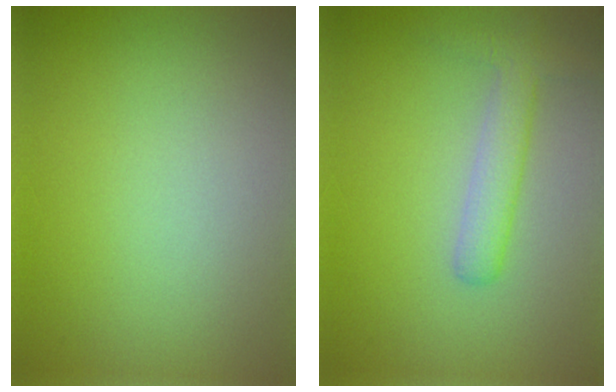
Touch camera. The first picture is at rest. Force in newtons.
{"total": 2.3, "press": 2.3, "slide": 0.1}